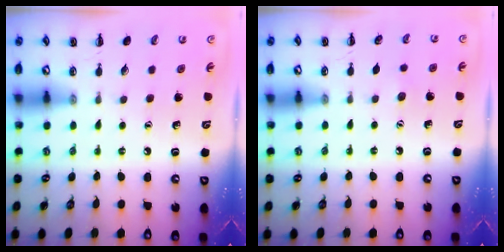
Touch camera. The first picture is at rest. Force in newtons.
{"total": 3.5, "press": 3.5, "slide": 0.7}